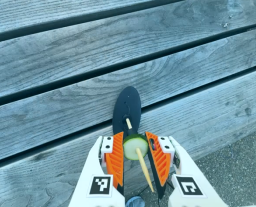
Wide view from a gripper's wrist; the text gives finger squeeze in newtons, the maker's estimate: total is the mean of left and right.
{"total": 11.1, "left": 11.0, "right": 11.2}